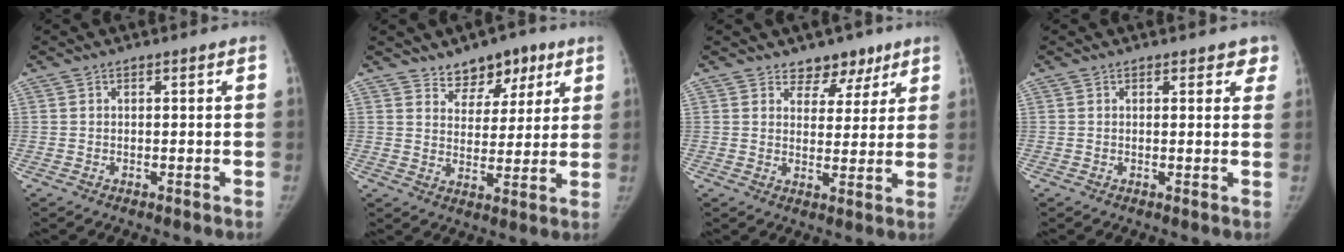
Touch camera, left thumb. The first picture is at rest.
{"total": 8.2, "force": [5.6, 5.1, 3.0], "torque": [0.000, -0.030, 0.089]}
{"total": 6.0, "force": [4.3, 3.9, 1.4], "torque": [0.024, -0.023, 0.065]}
{"total": 3.1, "force": [2.2, 1.5, 1.5], "torque": [0.018, -0.006, 0.020]}